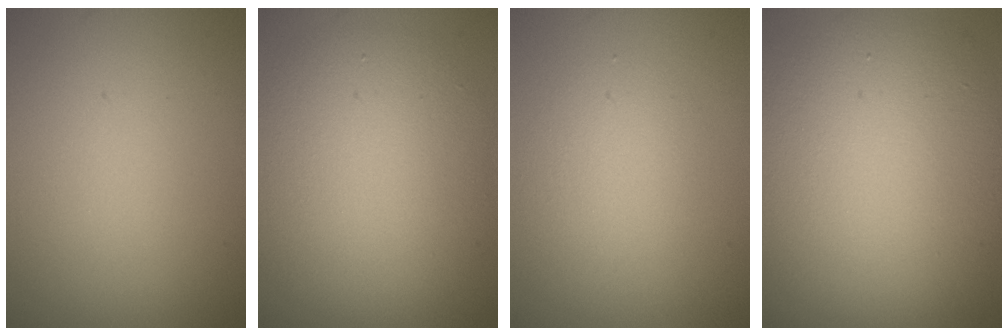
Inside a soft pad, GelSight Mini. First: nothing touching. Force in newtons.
{"total": 7.8, "press": 7.8, "slide": 0.6}
{"total": 2.5, "press": 2.5, "slide": 0.1}
{"total": 12.5, "press": 12.4, "slide": 1.2}